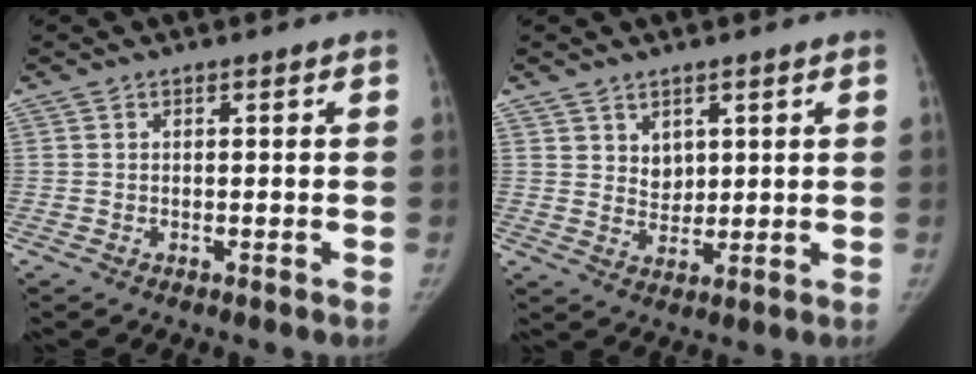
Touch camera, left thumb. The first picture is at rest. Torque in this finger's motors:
{"motor_torque": [-0.01, 0.02, 0.20, -0.17, -0.02]}